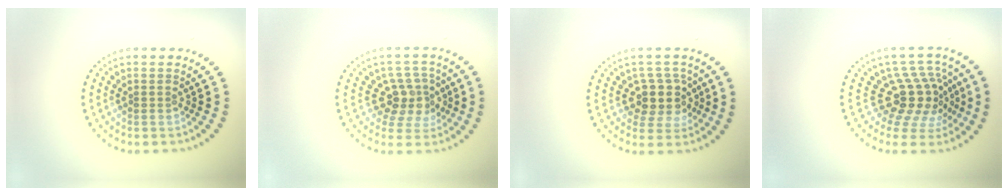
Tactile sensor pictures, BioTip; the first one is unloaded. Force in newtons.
{"total": 3.4, "press": 2.9, "slide": 1.9}
{"total": 3.4, "press": 3.0, "slide": 1.6}
{"total": 4.7, "press": 3.5, "slide": 3.2}